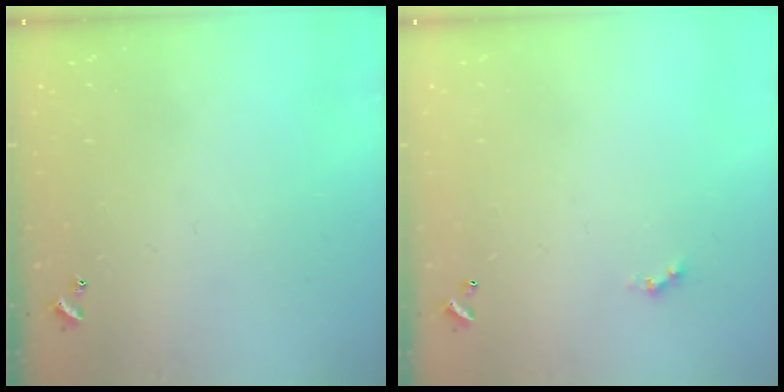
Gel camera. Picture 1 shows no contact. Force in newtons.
{"total": 0.0}